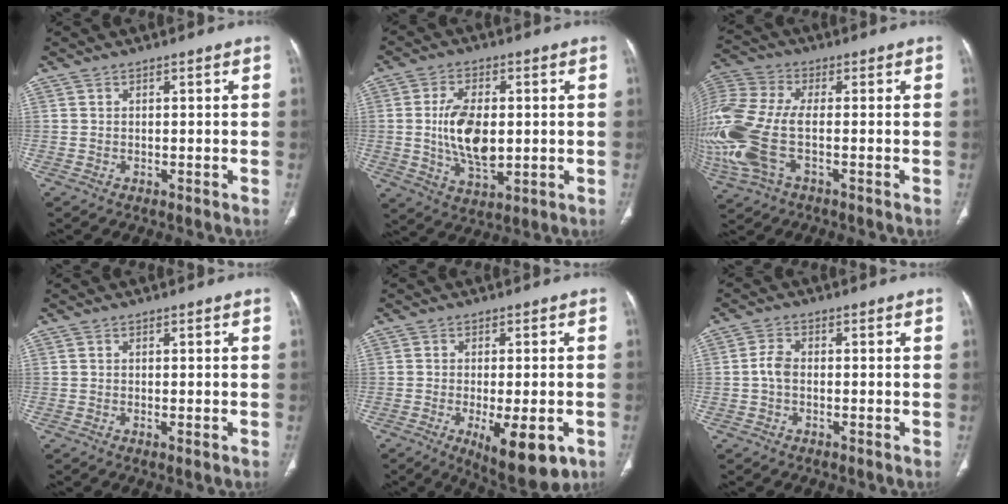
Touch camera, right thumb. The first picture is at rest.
{"total": 15.4, "force": [0.1, 8.1, 13.1], "torque": [-0.234, -0.013, 0.009]}
{"total": 19.3, "force": [-3.7, 9.4, 16.5], "torque": [-0.427, 0.000, -0.065]}
{"total": 0.8, "force": [-0.2, 0.2, 0.8], "torque": [-0.017, -0.004, -0.004]}
{"total": 12.4, "force": [-4.9, 4.6, 10.4], "torque": [-0.140, -0.009, -0.061]}
{"total": 2.9, "force": [-0.5, 1.8, 2.2], "torque": [-0.041, 0.007, -0.016]}